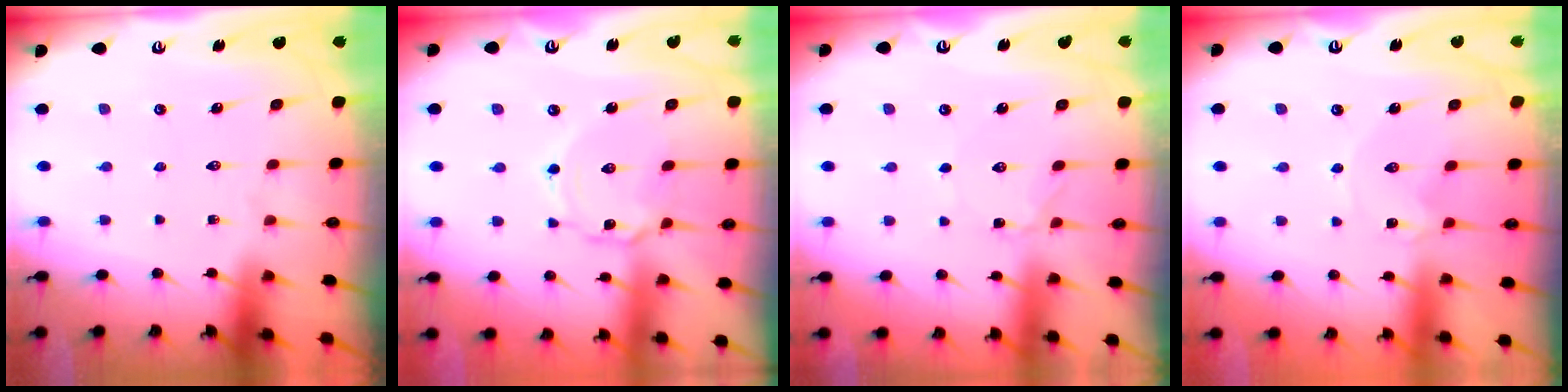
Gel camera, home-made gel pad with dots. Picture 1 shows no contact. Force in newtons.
{"total": 3.6, "press": 3.6, "slide": 0.4}
{"total": 1.6, "press": 1.6, "slide": 0.2}
{"total": 0.0}